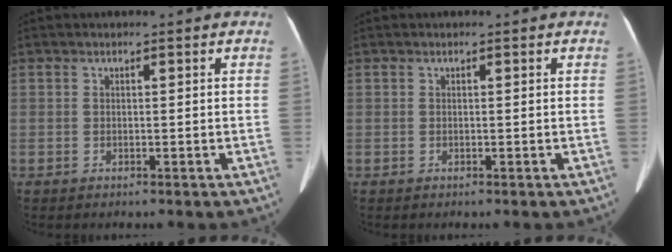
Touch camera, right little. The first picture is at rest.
{"total": 0.0}